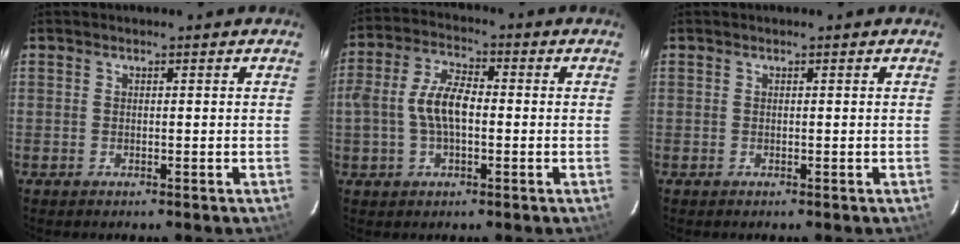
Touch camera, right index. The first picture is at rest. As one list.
[{"total": 8.4, "force": [-0.9, 4.3, 7.2], "torque": [-0.145, 0.016, -0.015]}, {"total": 0.0}]